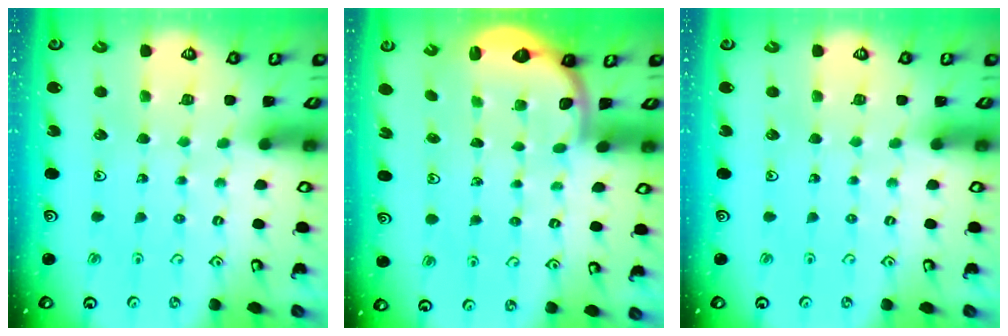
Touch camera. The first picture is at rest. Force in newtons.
{"total": 2.5, "press": 2.1, "slide": 1.3}
{"total": 0.0}